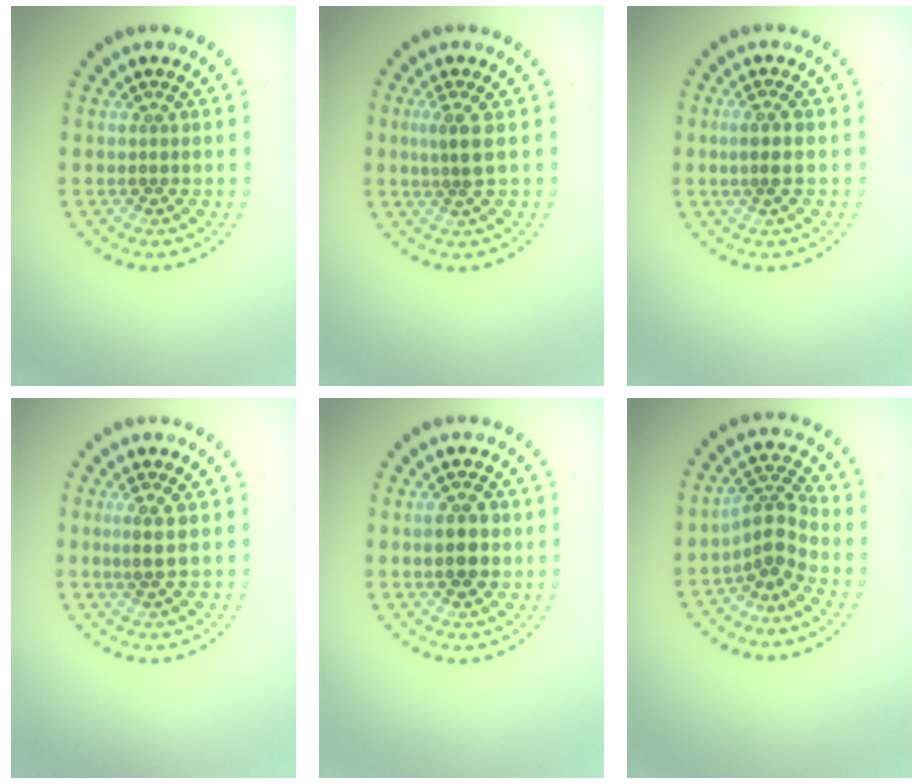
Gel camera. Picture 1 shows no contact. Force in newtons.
{"total": 2.1, "press": 1.7, "slide": 1.2}
{"total": 1.6, "press": 1.4, "slide": 0.8}
{"total": 1.7, "press": 1.4, "slide": 0.9}
{"total": 2.8, "press": 2.8, "slide": 0.1}
{"total": 2.9, "press": 2.0, "slide": 2.1}